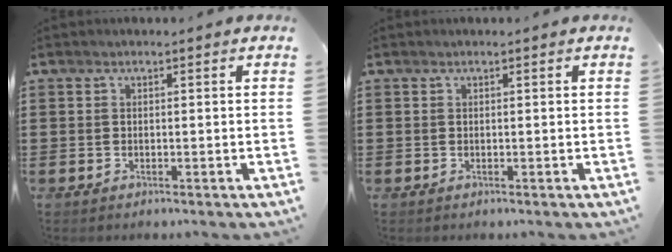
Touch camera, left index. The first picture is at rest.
{"total": 0.0}